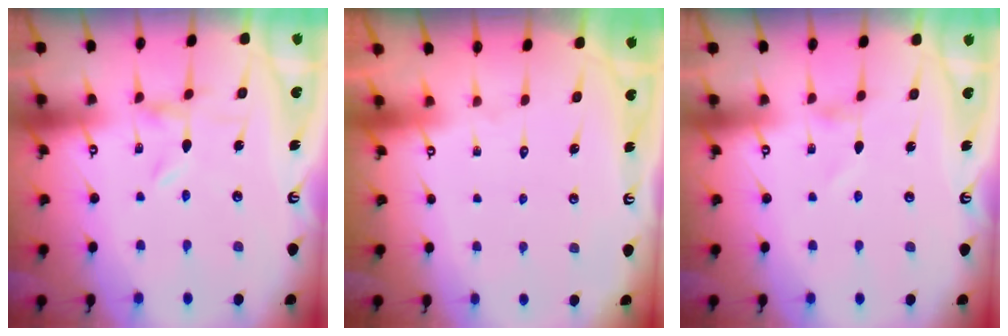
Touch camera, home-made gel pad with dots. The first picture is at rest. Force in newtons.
{"total": 1.7, "press": 1.7, "slide": 0.1}
{"total": 1.4, "press": 1.4, "slide": 0.1}